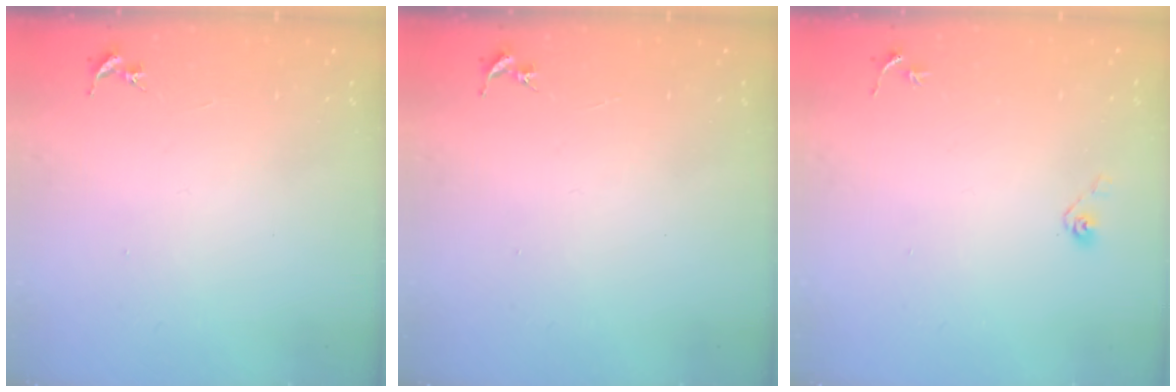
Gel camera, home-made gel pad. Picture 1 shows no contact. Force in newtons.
{"total": 0.0}
{"total": 3.6, "press": 3.3, "slide": 1.5}